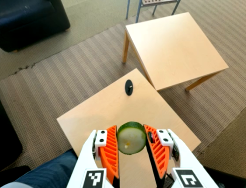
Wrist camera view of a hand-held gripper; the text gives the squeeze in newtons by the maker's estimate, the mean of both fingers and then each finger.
{"total": 13.0, "left": 13.6, "right": 12.3}